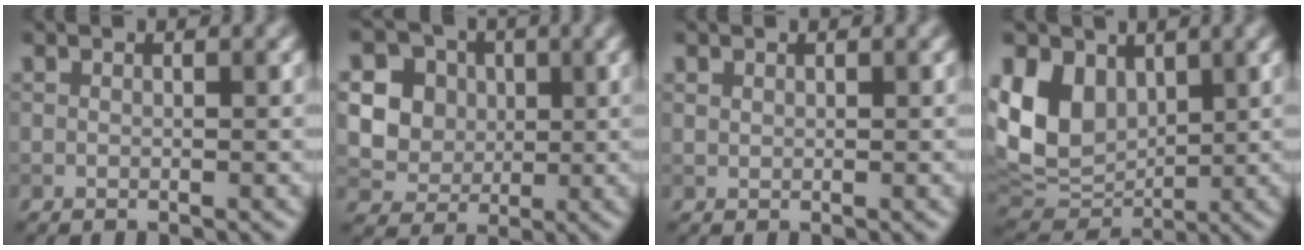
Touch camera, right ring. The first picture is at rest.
{"total": 7.5, "force": [1.9, 6.5, 3.1], "torque": [-0.068, 0.015, 0.028]}
{"total": 0.6, "force": [0.5, 0.4, 0.2], "torque": [-0.003, -0.001, 0.013]}
{"total": 9.2, "force": [2.7, 6.6, 5.9], "torque": [-0.134, 0.000, 0.051]}